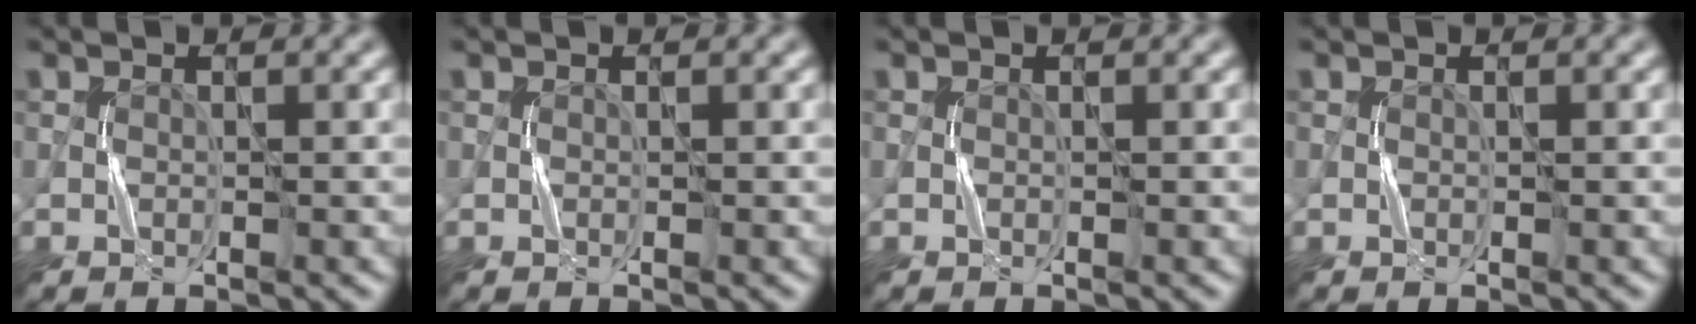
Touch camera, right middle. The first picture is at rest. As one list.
[{"total": 0.0}, {"total": 0.0}, {"total": 0.0}]